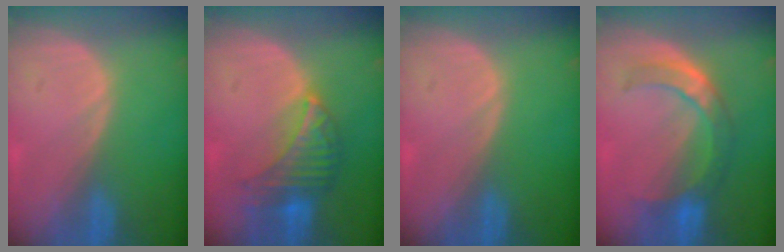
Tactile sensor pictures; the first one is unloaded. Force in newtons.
{"total": 7.0, "press": 6.7, "slide": 2.0}
{"total": 0.0}
{"total": 6.9, "press": 6.7, "slide": 1.4}